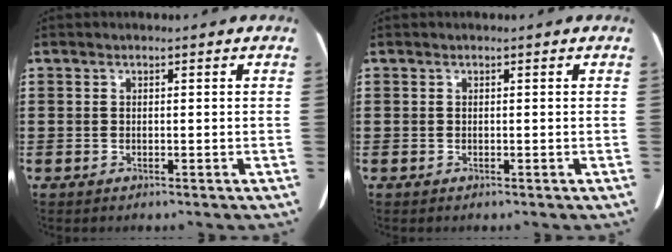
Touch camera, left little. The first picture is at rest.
{"total": 0.0}